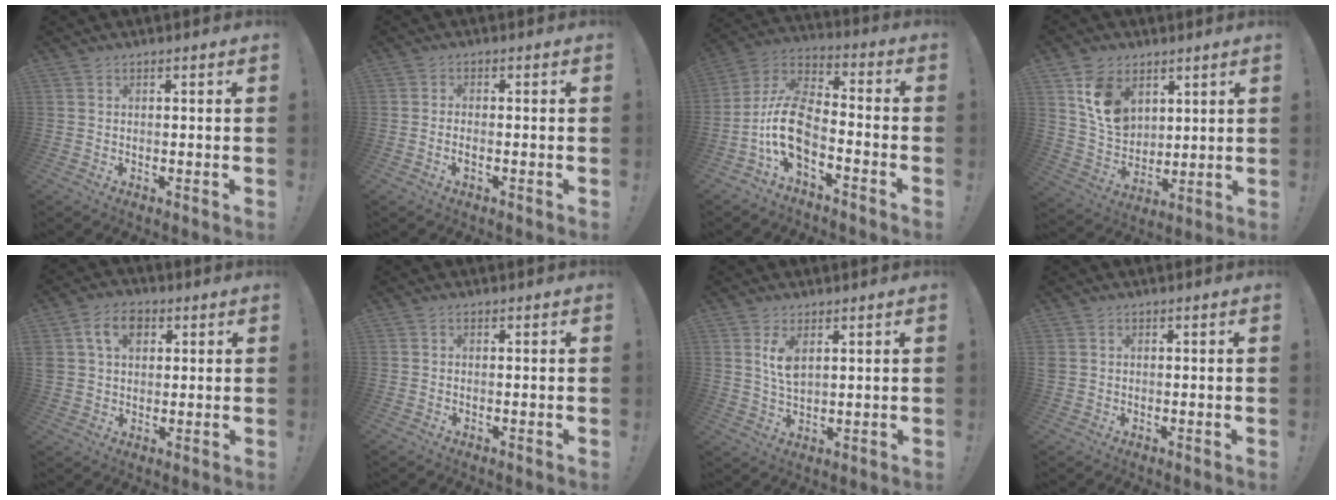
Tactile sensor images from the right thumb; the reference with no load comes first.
{"total": 1.5, "force": [-0.8, 0.3, 1.2], "torque": [-0.028, 0.004, -0.013]}
{"total": 14.3, "force": [-6.0, 7.5, 10.6], "torque": [-0.218, 0.028, -0.100]}
{"total": 12.7, "force": [5.9, 9.3, 6.3], "torque": [-0.103, -0.019, 0.120]}
{"total": 9.7, "force": [4.0, 7.0, 5.5], "torque": [-0.094, 0.005, 0.077]}
{"total": 0.0}
{"total": 5.9, "force": [2.7, 2.7, 4.5], "torque": [-0.085, -0.015, 0.044]}
{"total": 1.1, "force": [0.3, 0.9, 0.4], "torque": [-0.016, 0.004, 0.009]}